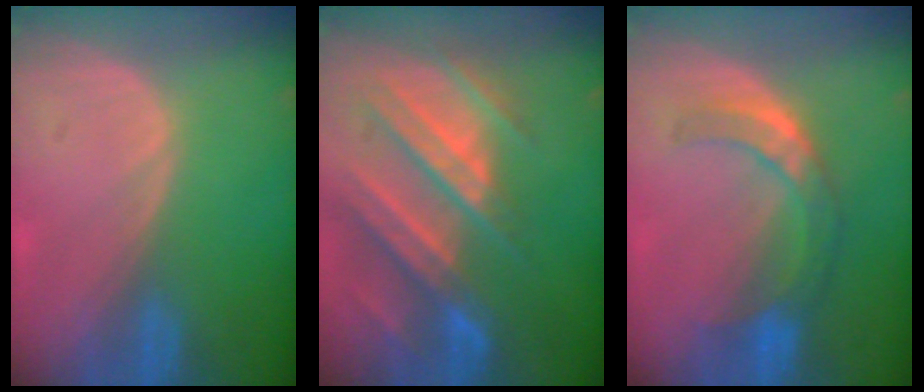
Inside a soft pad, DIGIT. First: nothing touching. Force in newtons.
{"total": 11.3, "press": 9.9, "slide": 5.3}
{"total": 7.5, "press": 6.5, "slide": 3.8}